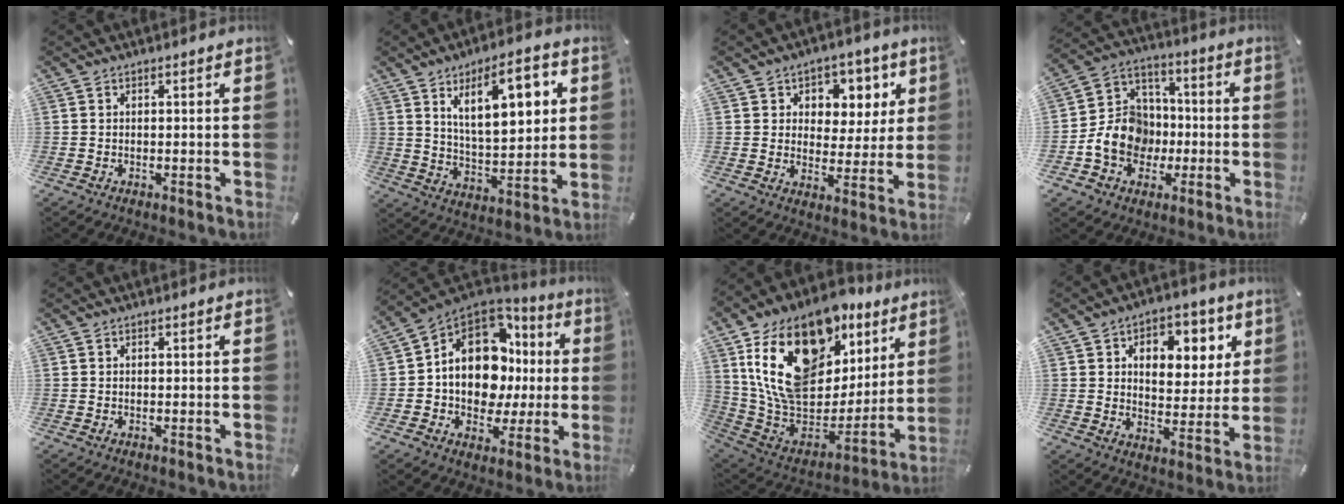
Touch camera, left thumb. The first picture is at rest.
{"total": 15.9, "force": [7.4, 7.2, 12.1], "torque": [-0.183, -0.018, 0.120]}
{"total": 8.1, "force": [3.2, 7.2, 1.9], "torque": [-0.016, -0.028, 0.054]}
{"total": 13.5, "force": [-3.7, 11.6, 5.7], "torque": [-0.117, 0.024, -0.063]}
{"total": 0.0}
{"total": 15.5, "force": [1.9, 11.9, 9.9], "torque": [-0.173, -0.013, 0.036]}
{"total": 24.3, "force": [11.5, 15.3, 15.0], "torque": [-0.256, -0.069, 0.209]}
{"total": 9.4, "force": [3.8, 7.2, 4.6], "torque": [-0.047, -0.025, 0.058]}